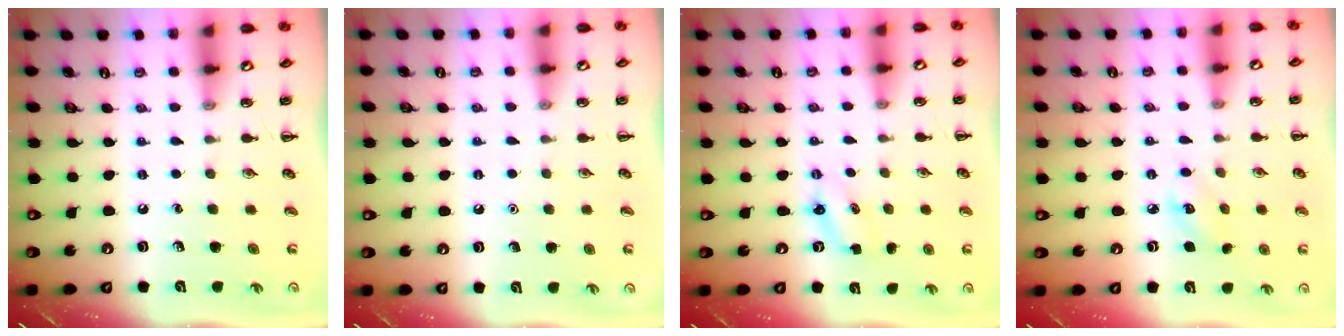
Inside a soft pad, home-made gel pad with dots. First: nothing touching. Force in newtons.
{"total": 1.5, "press": 1.5, "slide": 0.1}
{"total": 2.7, "press": 2.6, "slide": 0.8}
{"total": 3.7, "press": 3.6, "slide": 0.7}